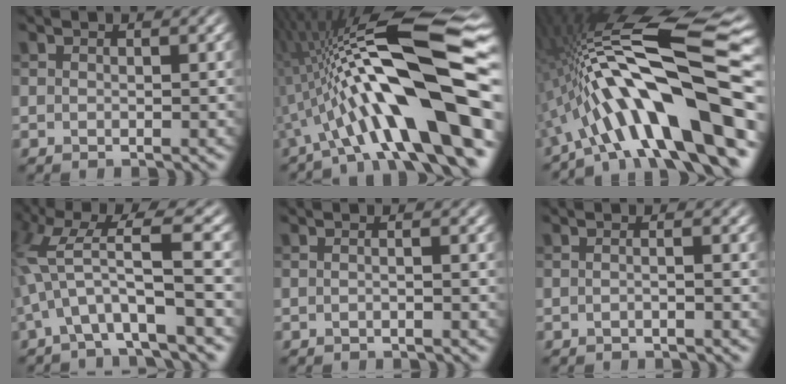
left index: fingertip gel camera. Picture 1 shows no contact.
{"total": 15.4, "force": [-2.9, 3.3, 14.8], "torque": [-0.229, 0.038, -0.048]}
{"total": 15.9, "force": [-5.1, 3.1, 14.8], "torque": [-0.230, 0.045, -0.079]}
{"total": 7.5, "force": [-1.5, 1.4, 7.2], "torque": [-0.140, 0.017, -0.035]}
{"total": 0.9, "force": [-0.2, 0.3, 0.9], "torque": [-0.013, -0.004, -0.012]}
{"total": 1.3, "force": [-0.2, 0.5, 1.2], "torque": [-0.013, -0.003, -0.014]}